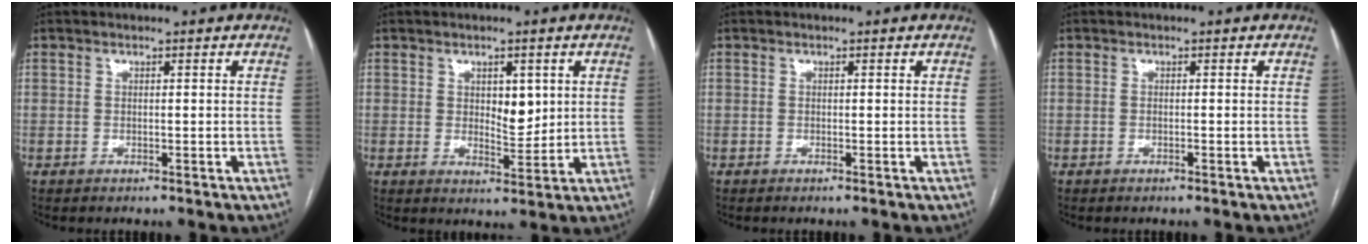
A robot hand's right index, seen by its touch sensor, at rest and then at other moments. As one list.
[{"total": 4.5, "force": [1.2, 2.1, 3.8], "torque": [-0.055, -0.006, 0.022]}, {"total": 0.0}, {"total": 0.0}]